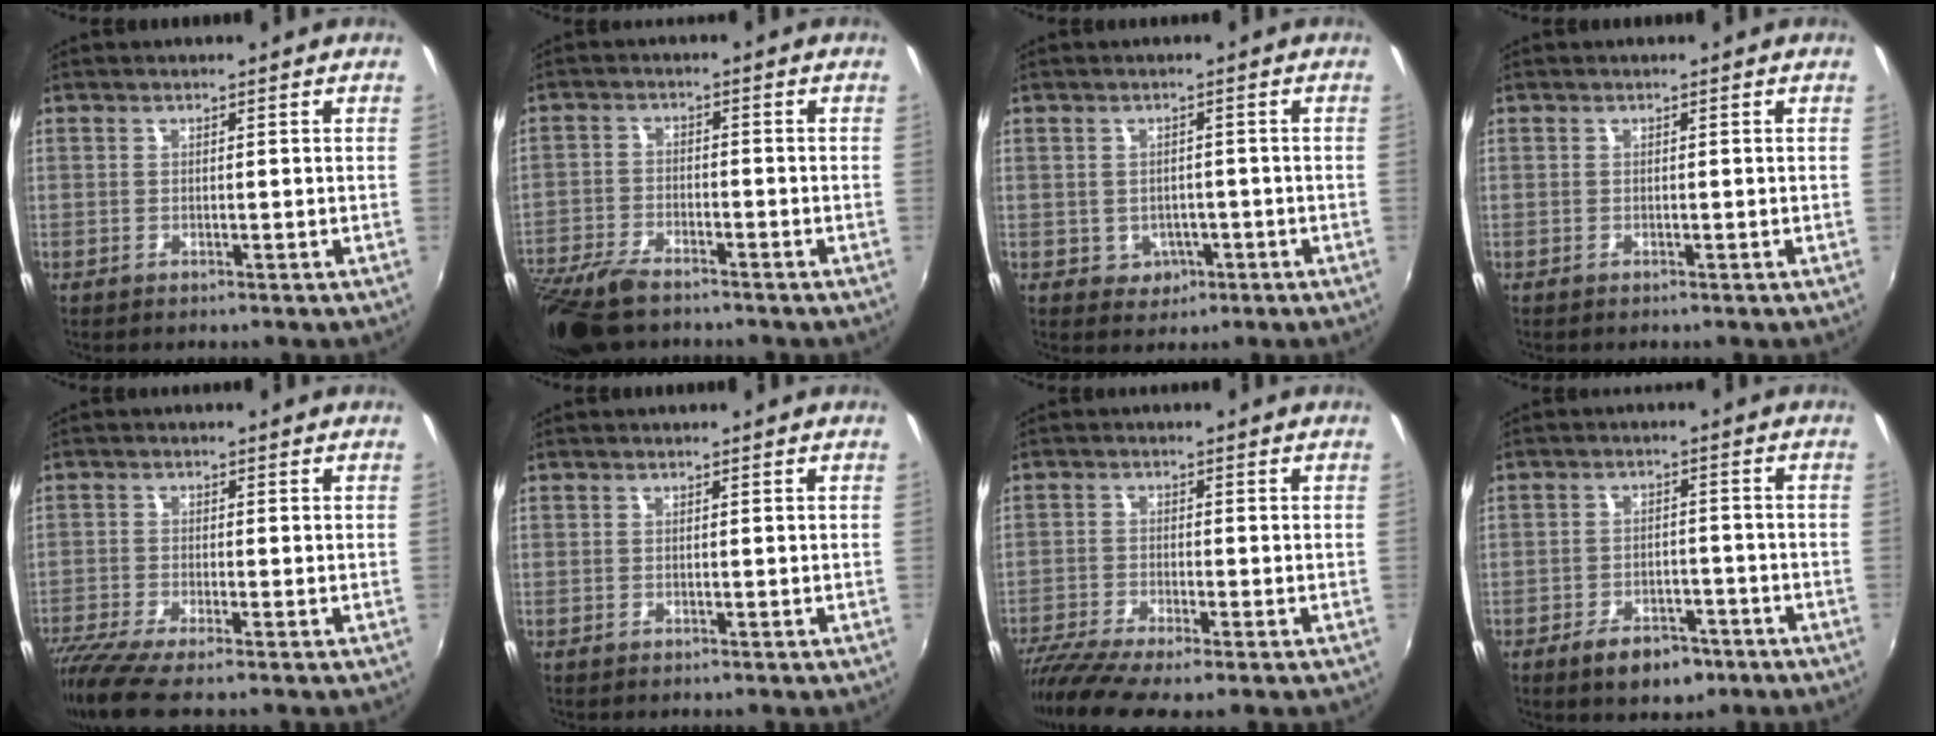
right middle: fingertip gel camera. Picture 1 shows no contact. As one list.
[{"total": 12.1, "force": [-9.8, 3.9, 6.1], "torque": [-0.152, -0.029, -0.188]}, {"total": 3.6, "force": [-1.0, 3.4, 0.9], "torque": [-0.025, 0.003, -0.004]}, {"total": 0.0}, {"total": 8.5, "force": [-6.8, 0.5, 5.1], "torque": [-0.127, -0.044, -0.124]}, {"total": 0.0}, {"total": 9.4, "force": [-7.4, 1.0, 5.7], "torque": [-0.139, -0.043, -0.132]}, {"total": 7.6, "force": [-5.0, 4.2, 4.0], "torque": [-0.090, 0.001, -0.067]}]